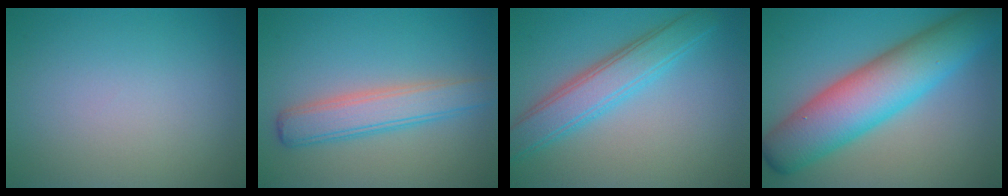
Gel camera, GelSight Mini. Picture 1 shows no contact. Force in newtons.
{"total": 4.2, "press": 4.2, "slide": 0.1}
{"total": 4.8, "press": 4.8, "slide": 0.2}
{"total": 10.1, "press": 10.1, "slide": 0.0}